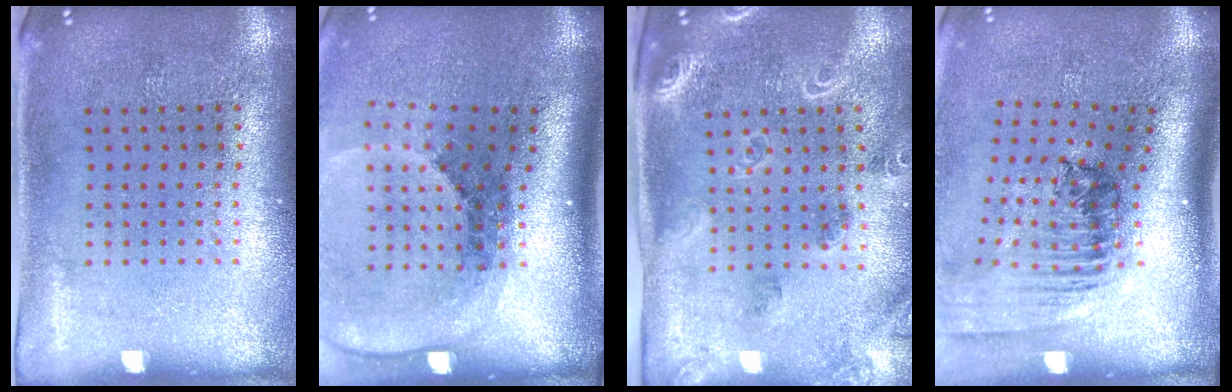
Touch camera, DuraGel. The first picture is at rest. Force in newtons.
{"total": 2.6, "press": 1.9, "slide": 1.8}
{"total": 1.9, "press": 1.8, "slide": 0.3}
{"total": 2.4, "press": 1.7, "slide": 1.7}